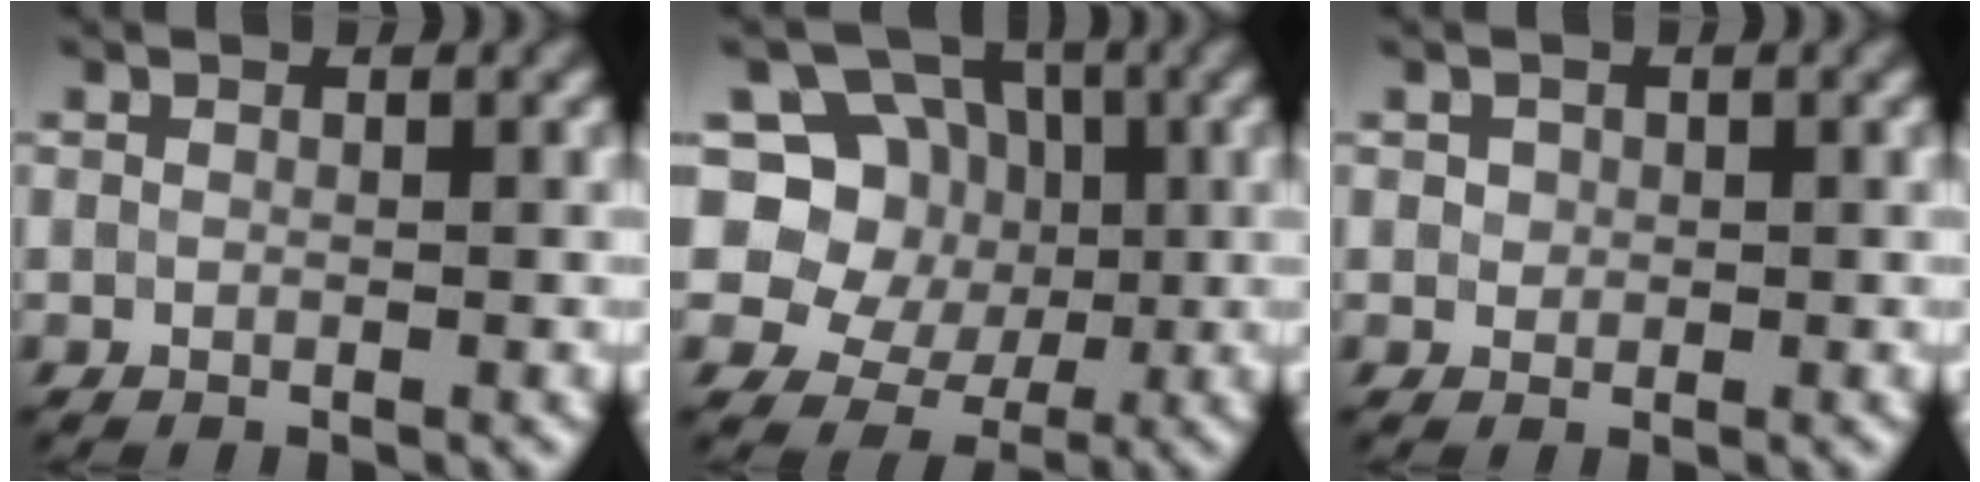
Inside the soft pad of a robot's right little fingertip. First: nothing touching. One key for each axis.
{"total": 8.5, "fx": 1.3, "fy": 7.6, "fz": 3.5, "tx": -0.056, "ty": 0.025, "tz": -0.017}
{"total": 0.9, "fx": 0.2, "fy": 0.9, "fz": 0.3, "tx": 0.000, "ty": -0.003, "tz": 0.004}